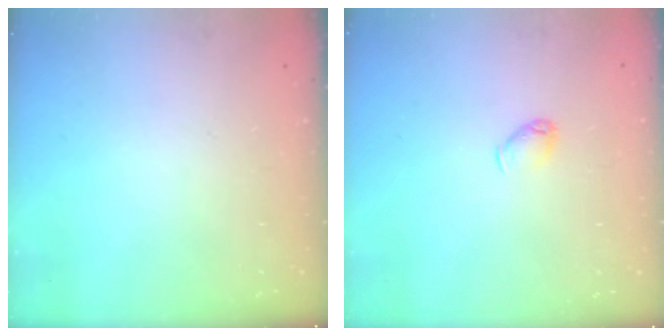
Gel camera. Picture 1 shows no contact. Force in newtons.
{"total": 3.3, "press": 3.2, "slide": 0.7}